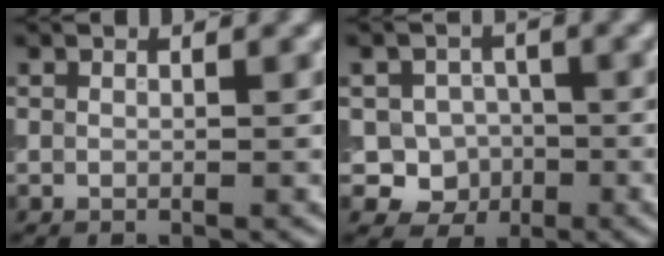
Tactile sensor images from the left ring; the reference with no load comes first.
{"total": 4.6, "force": [-1.2, 4.2, 1.2], "torque": [0.011, 0.006, -0.043]}